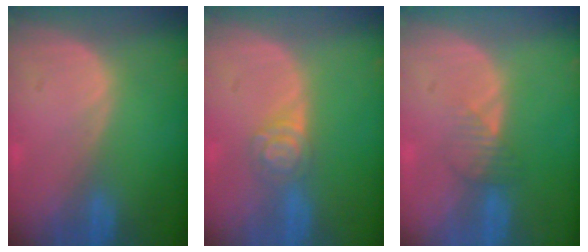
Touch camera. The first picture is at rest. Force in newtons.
{"total": 4.3, "press": 3.9, "slide": 1.7}
{"total": 2.4, "press": 2.4, "slide": 0.1}